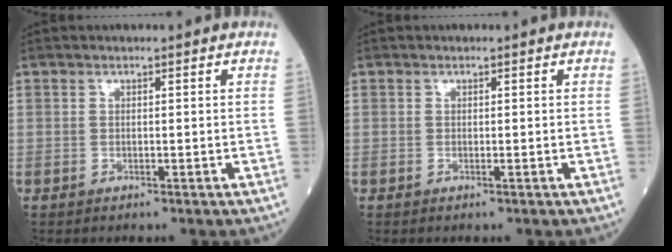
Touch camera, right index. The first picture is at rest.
{"total": 0.0}